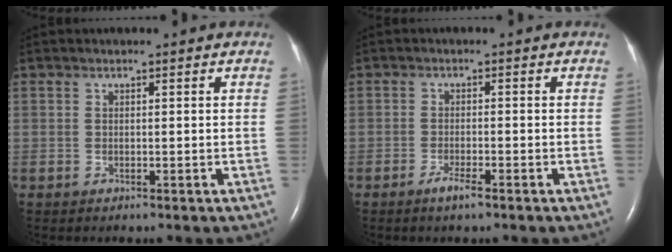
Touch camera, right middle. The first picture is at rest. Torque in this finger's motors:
{"motor_torque": [0.38, -0.27, 0.03, 0.01]}